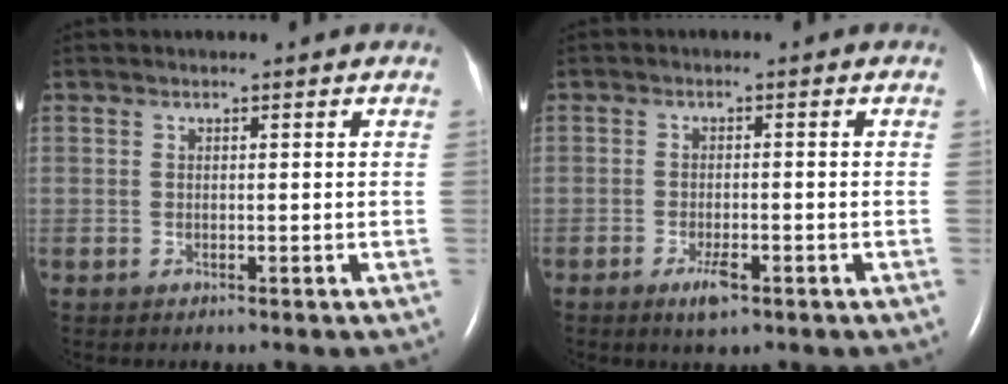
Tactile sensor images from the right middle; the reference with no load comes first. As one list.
[{"total": 3.1, "force": [-1.7, 0.8, 2.4], "torque": [-0.047, -0.002, -0.028]}]